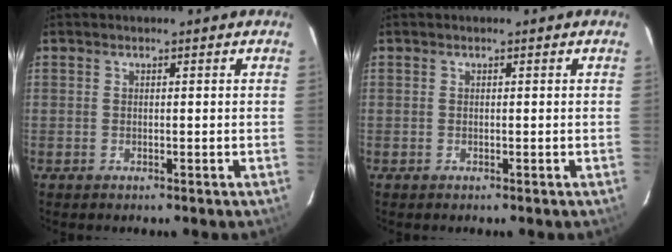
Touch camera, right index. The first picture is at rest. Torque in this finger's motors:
{"motor_torque": [0.00, 0.00, -0.01, -0.01]}